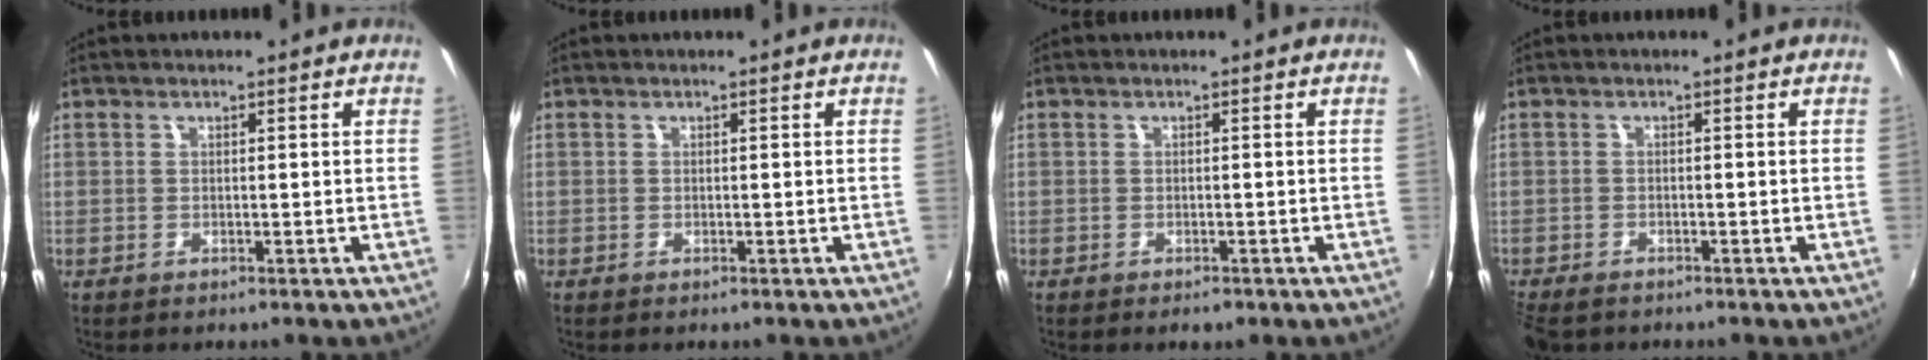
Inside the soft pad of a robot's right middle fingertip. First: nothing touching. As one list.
[{"total": 0.0}, {"total": 1.7, "force": [-1.3, 0.7, 0.9], "torque": [-0.018, -0.006, -0.016]}, {"total": 4.8, "force": [-3.9, 1.8, 2.1], "torque": [-0.060, -0.023, -0.072]}]